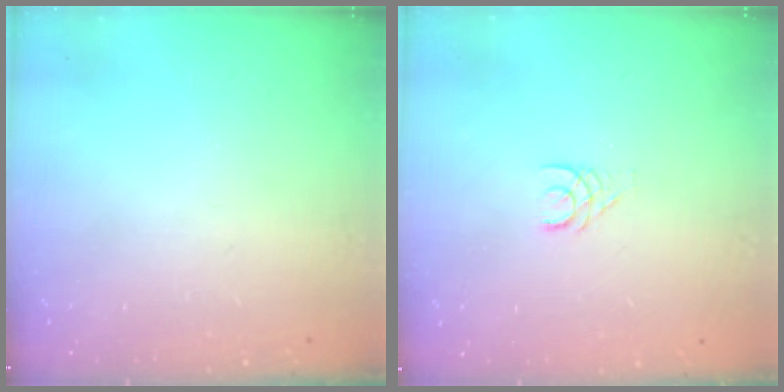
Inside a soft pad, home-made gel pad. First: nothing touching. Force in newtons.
{"total": 2.4, "press": 2.4, "slide": 0.2}